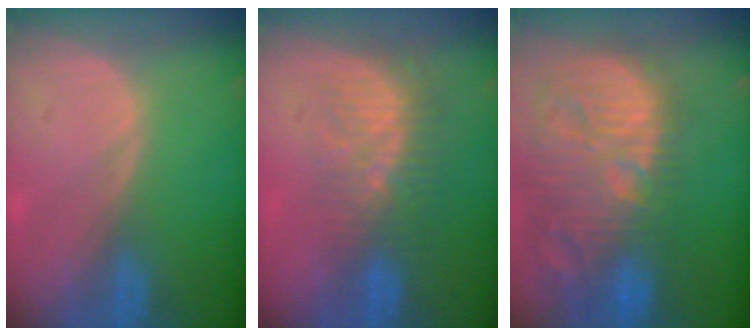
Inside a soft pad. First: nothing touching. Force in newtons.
{"total": 8.6, "press": 7.5, "slide": 4.3}
{"total": 15.3, "press": 13.3, "slide": 7.5}